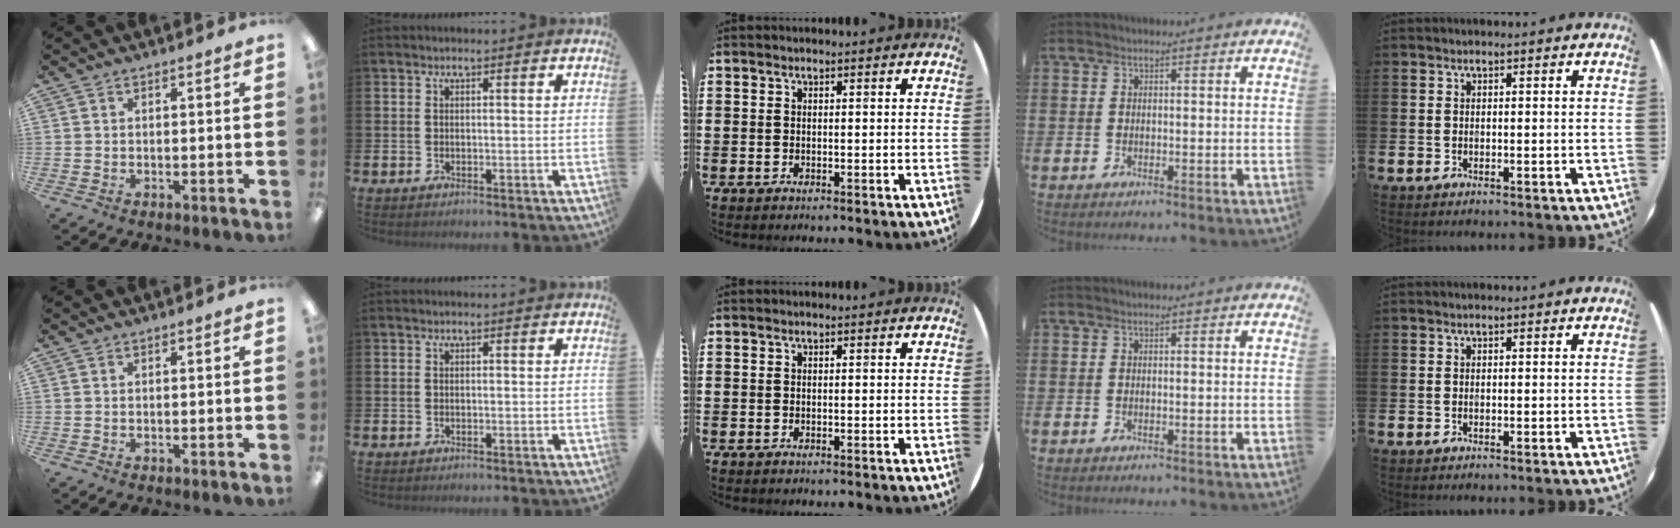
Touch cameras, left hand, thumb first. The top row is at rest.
{}